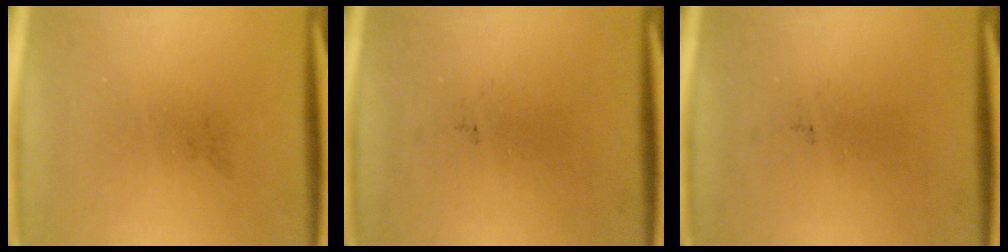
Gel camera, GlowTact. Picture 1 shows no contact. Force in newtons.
{"total": 0.0}
{"total": 0.0}